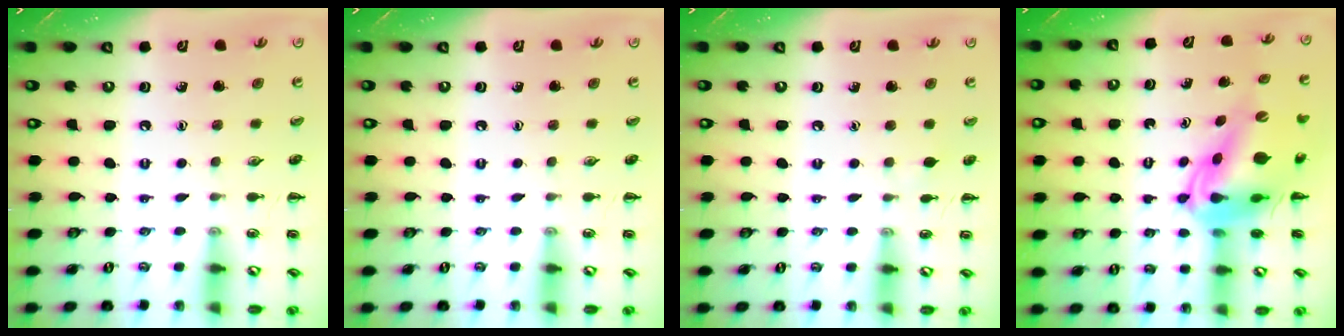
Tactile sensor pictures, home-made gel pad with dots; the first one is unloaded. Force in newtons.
{"total": 0.0}
{"total": 3.0, "press": 2.7, "slide": 1.2}
{"total": 10.2, "press": 9.6, "slide": 3.5}